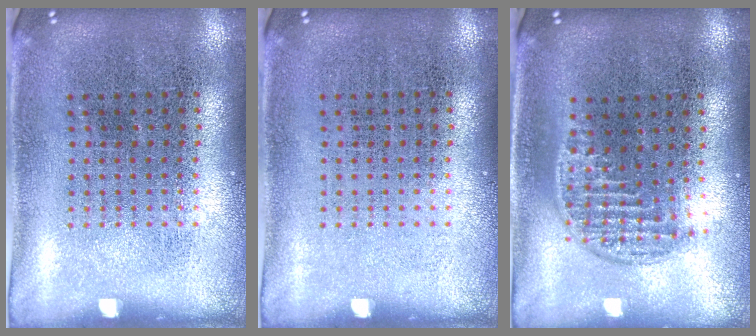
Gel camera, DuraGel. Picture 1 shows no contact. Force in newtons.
{"total": 0.0}
{"total": 1.2, "press": 1.0, "slide": 0.7}